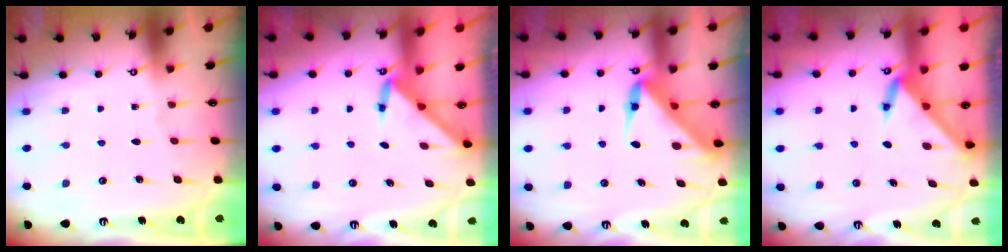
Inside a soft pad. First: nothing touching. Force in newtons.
{"total": 3.1, "press": 3.1, "slide": 0.2}
{"total": 5.3, "press": 5.3, "slide": 0.4}
{"total": 3.4, "press": 3.4, "slide": 0.1}